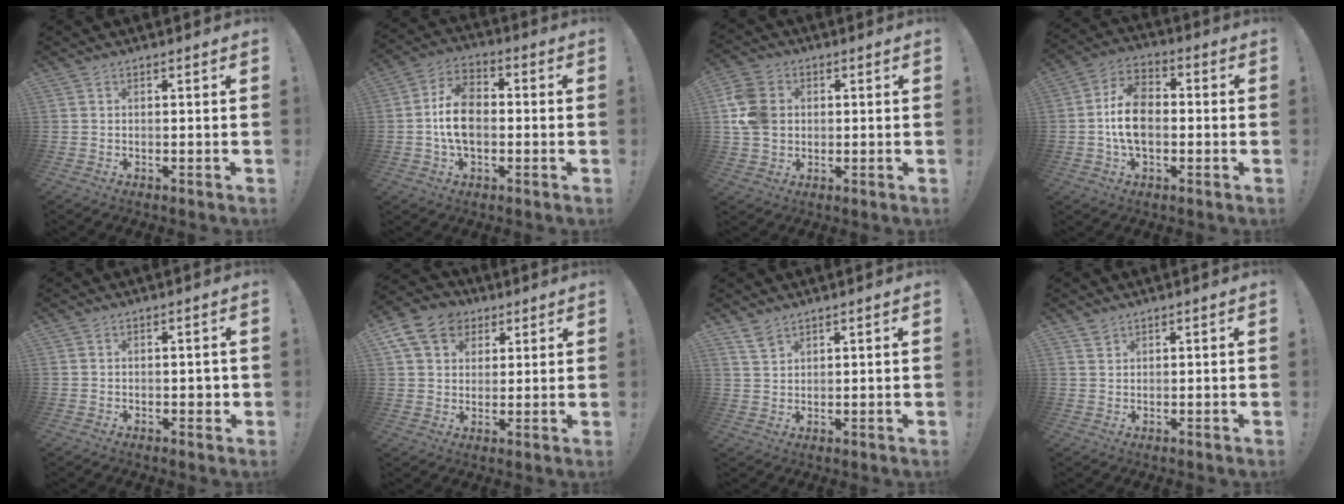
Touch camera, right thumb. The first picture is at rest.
{"total": 12.0, "force": [-1.4, 8.1, 8.7], "torque": [-0.156, 0.016, -0.023]}
{"total": 11.9, "force": [1.4, 9.7, 6.8], "torque": [-0.141, 0.004, 0.030]}
{"total": 12.5, "force": [-1.4, 8.3, 9.3], "torque": [-0.171, 0.014, -0.026]}
{"total": 1.8, "force": [-0.2, 1.3, 1.2], "torque": [-0.013, 0.004, -0.006]}
{"total": 13.2, "force": [5.8, 10.4, 5.8], "torque": [-0.082, -0.021, 0.116]}
{"total": 4.2, "force": [3.2, 2.0, 1.6], "torque": [-0.028, -0.017, 0.062]}
{"total": 1.9, "force": [1.7, 0.8, 0.3], "torque": [0.004, -0.012, 0.030]}